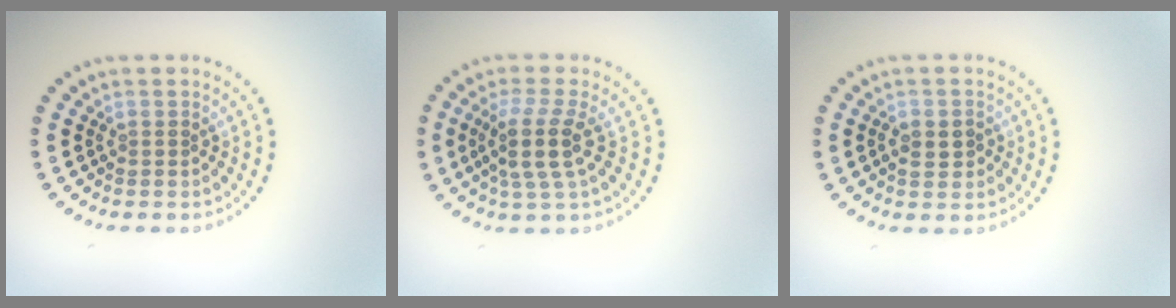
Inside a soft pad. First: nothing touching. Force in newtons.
{"total": 3.7, "press": 2.9, "slide": 2.3}
{"total": 2.2, "press": 2.2, "slide": 0.2}